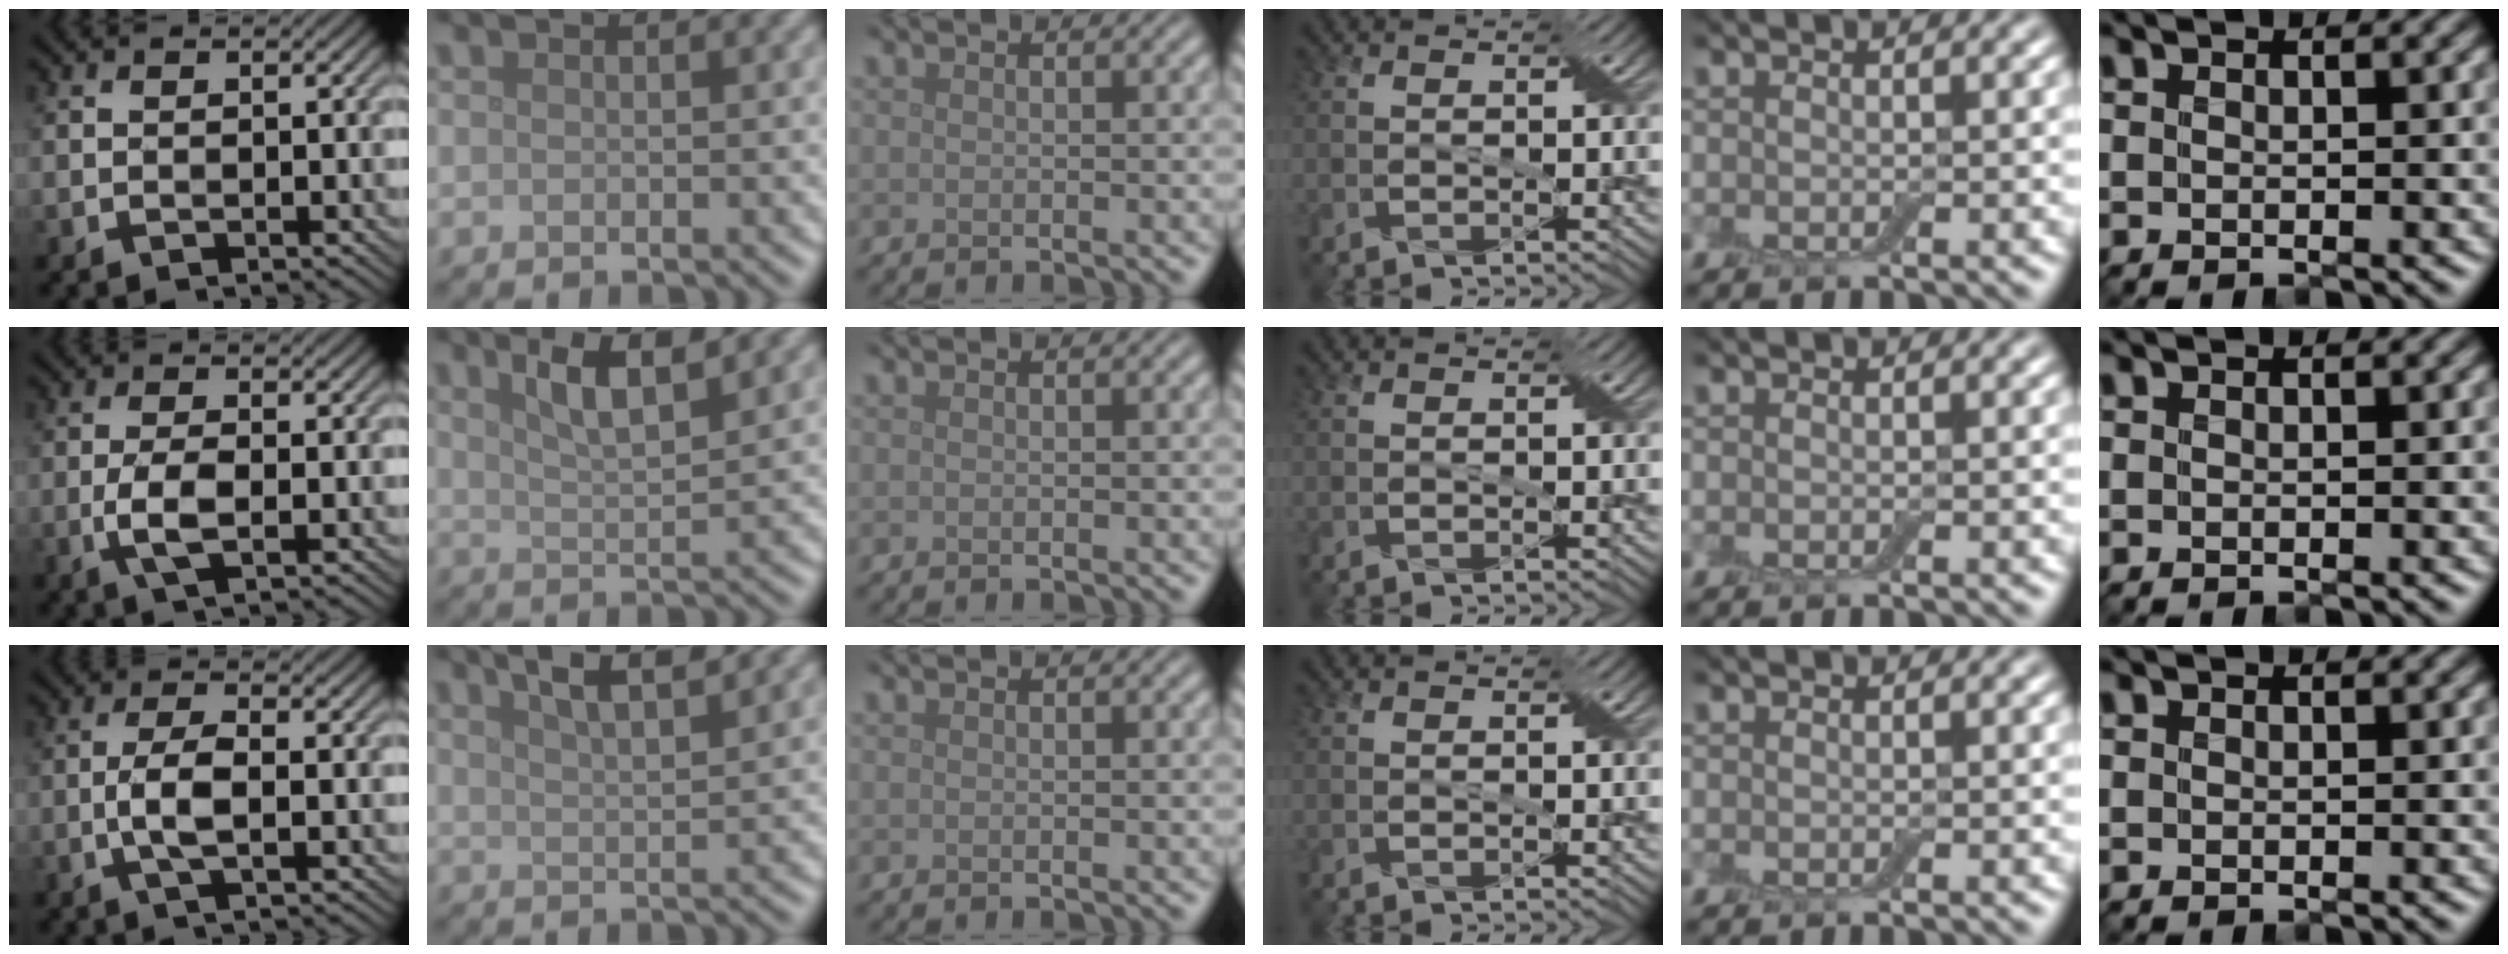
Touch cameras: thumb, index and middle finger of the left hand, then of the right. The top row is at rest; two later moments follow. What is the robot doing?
{"motion": "shake", "object": "box of matches"}